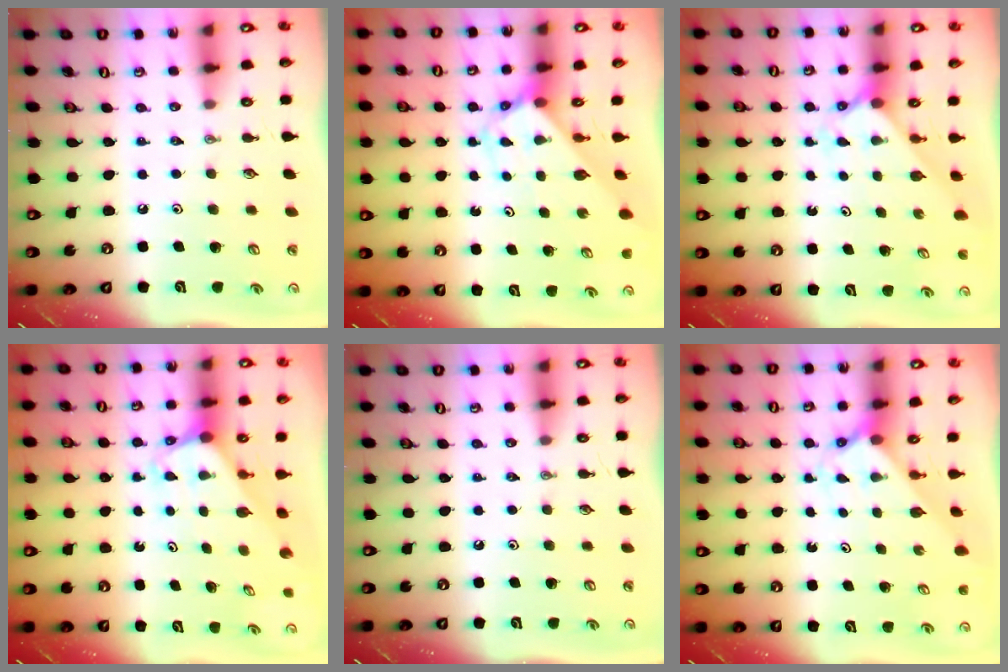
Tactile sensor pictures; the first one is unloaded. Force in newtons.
{"total": 2.8, "press": 2.8, "slide": 0.1}
{"total": 1.9, "press": 1.9, "slide": 0.2}
{"total": 2.0, "press": 2.0, "slide": 0.1}
{"total": 0.0}
{"total": 2.2, "press": 2.2, "slide": 0.2}